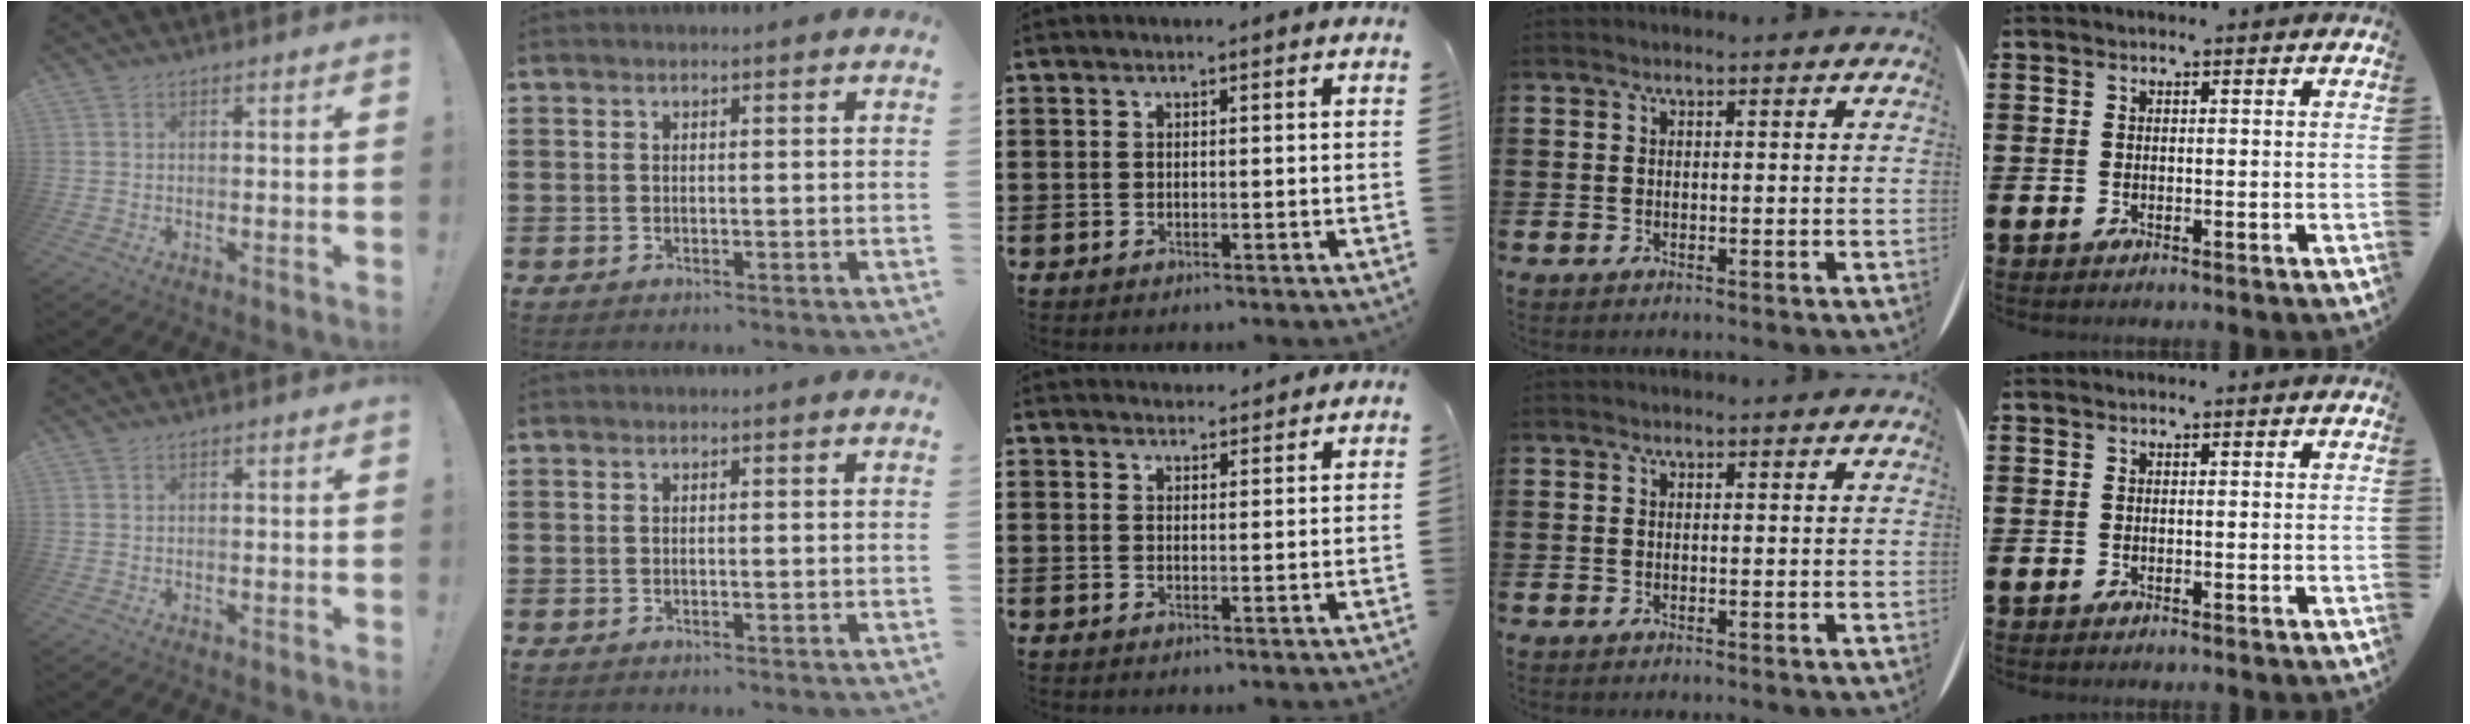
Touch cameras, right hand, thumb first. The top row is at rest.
{"middle": {"total": 2.1, "force": [2.1, 0.4, -0.1], "torque": [0.004, -0.001, 0.039]}}